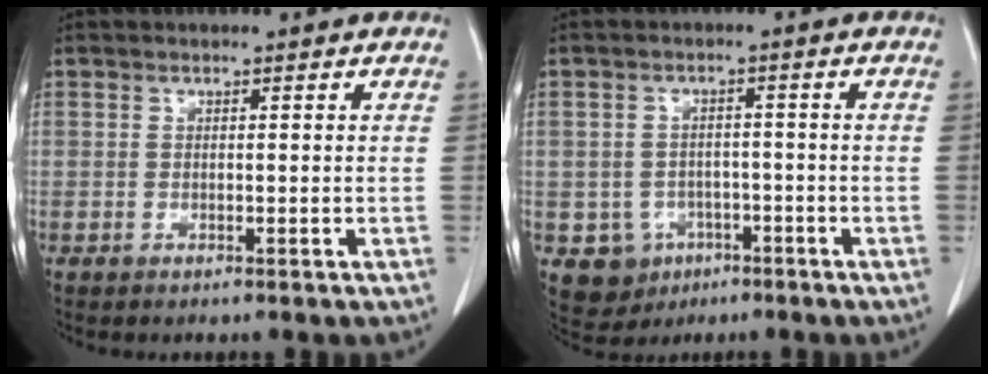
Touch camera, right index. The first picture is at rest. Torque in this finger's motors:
{"motor_torque": [-0.22, 0.06, -0.71, -0.20]}